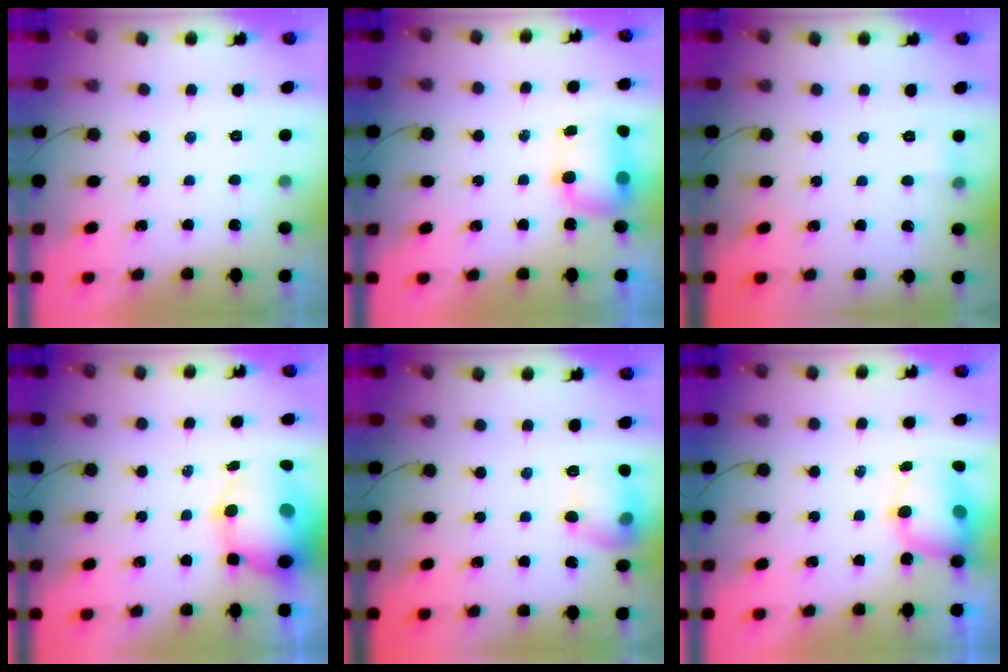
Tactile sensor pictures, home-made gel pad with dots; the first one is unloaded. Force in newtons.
{"total": 7.8, "press": 7.6, "slide": 1.8}
{"total": 3.7, "press": 3.3, "slide": 1.5}
{"total": 14.3, "press": 13.1, "slide": 5.8}
{"total": 12.6, "press": 12.6, "slide": 1.0}
{"total": 8.5, "press": 8.4, "slide": 1.2}